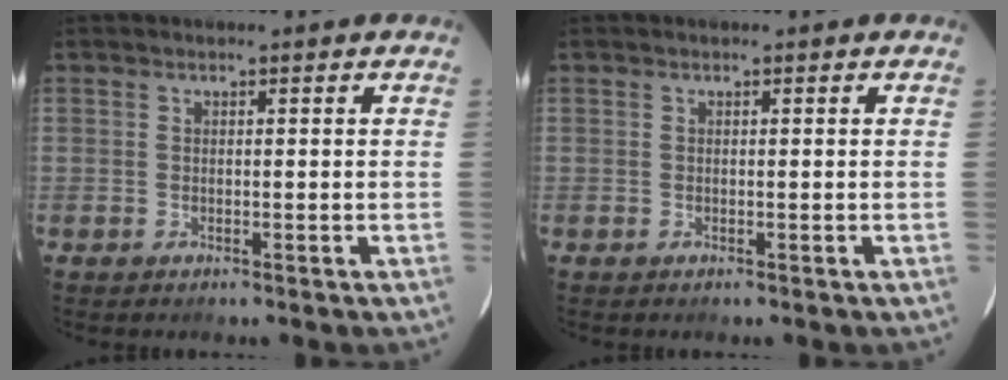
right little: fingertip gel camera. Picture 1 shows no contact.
{"total": 0.0}